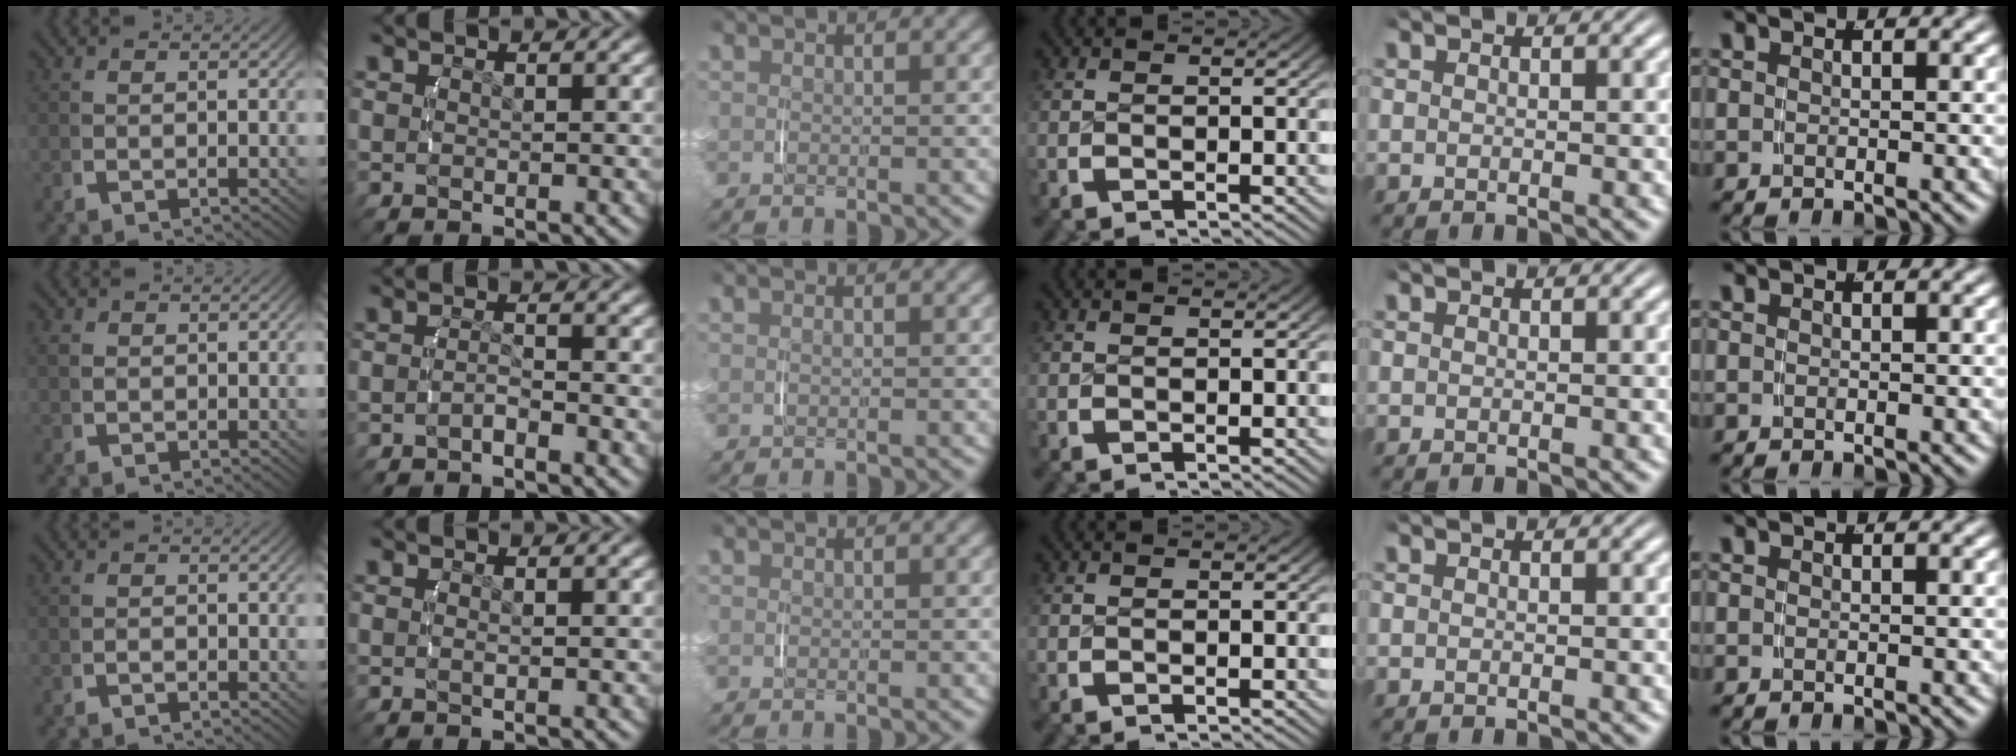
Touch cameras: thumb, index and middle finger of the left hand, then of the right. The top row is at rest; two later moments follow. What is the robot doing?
{"motion": "lift_and_place", "object": "small bumper sticker"}